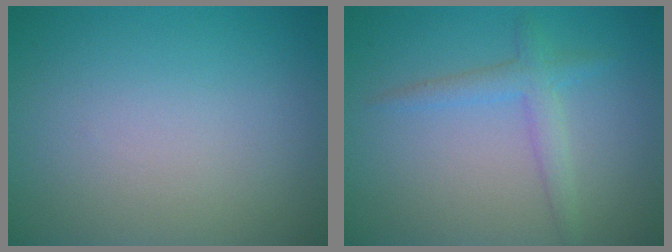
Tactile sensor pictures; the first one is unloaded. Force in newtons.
{"total": 2.3, "press": 2.3, "slide": 0.2}